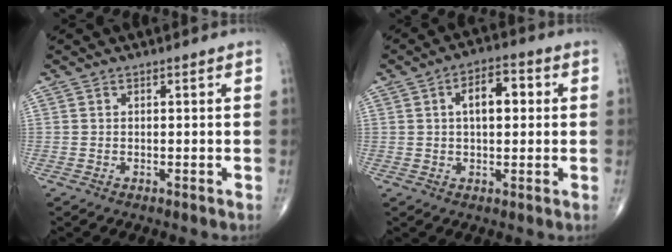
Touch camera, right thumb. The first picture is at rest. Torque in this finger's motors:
{"motor_torque": [0.14, 1.77, 0.91, 0.21, 0.03]}